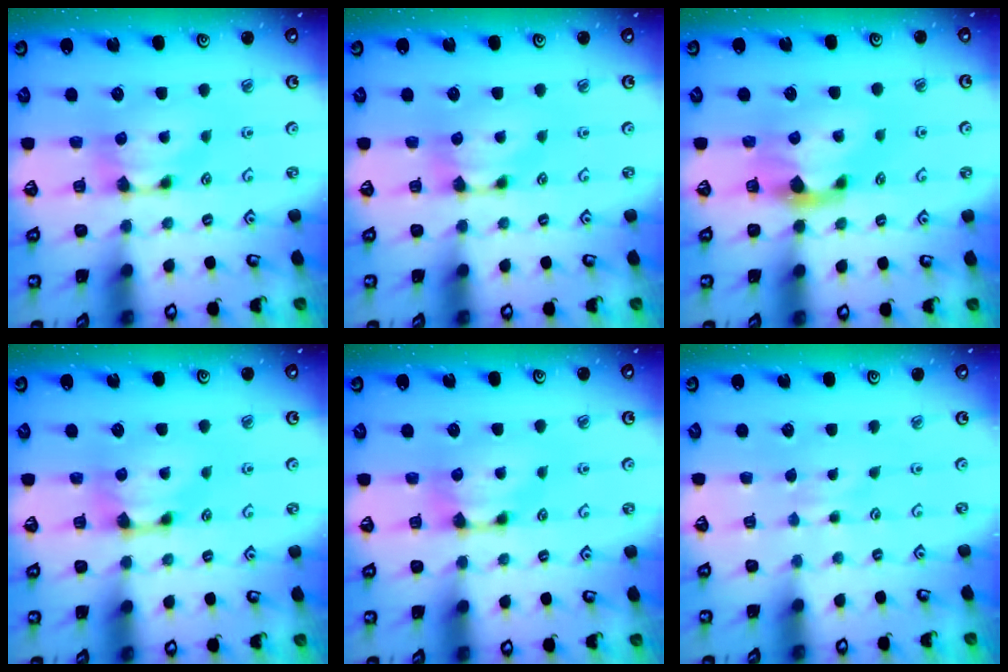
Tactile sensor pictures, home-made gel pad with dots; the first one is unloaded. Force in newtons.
{"total": 0.0}
{"total": 2.2, "press": 1.9, "slide": 1.2}
{"total": 0.9, "press": 0.6, "slide": 0.6}
{"total": 0.0}
{"total": 2.4, "press": 2.4, "slide": 0.2}